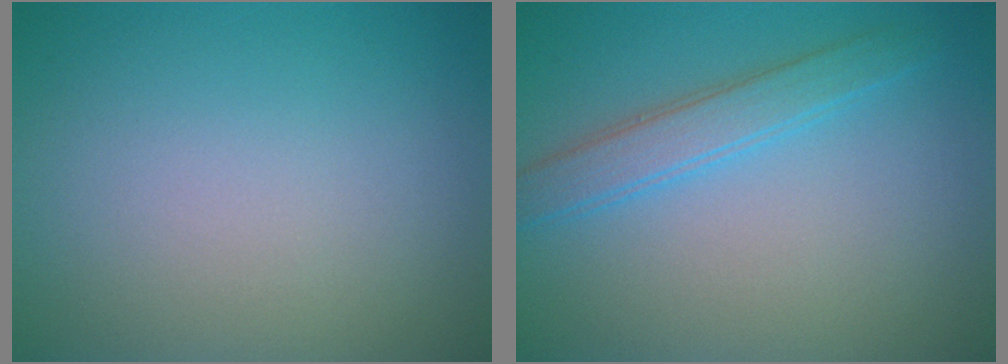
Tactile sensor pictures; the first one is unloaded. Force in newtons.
{"total": 2.8, "press": 2.8, "slide": 0.1}